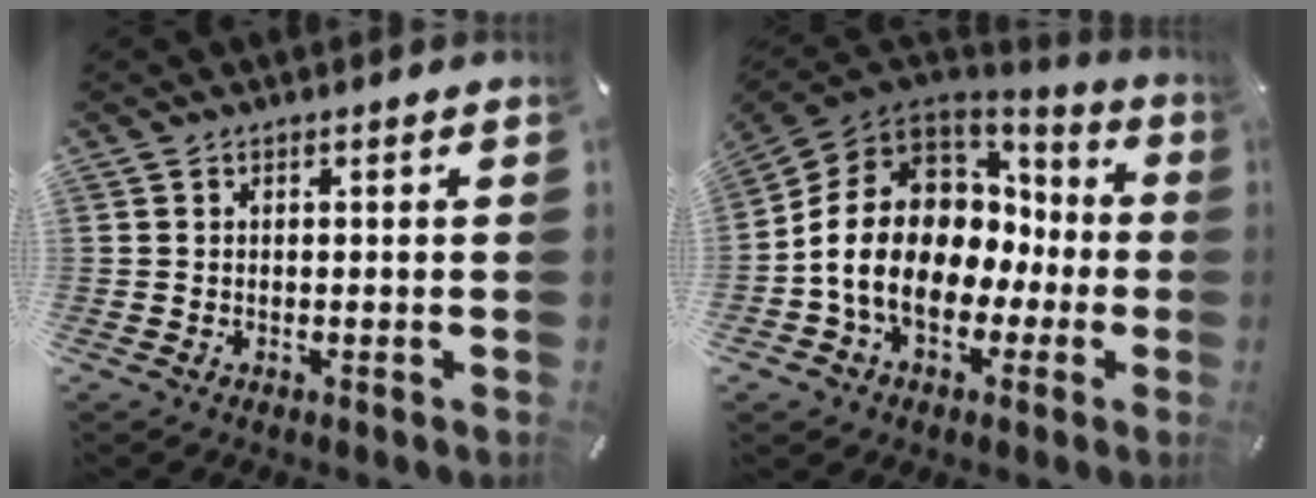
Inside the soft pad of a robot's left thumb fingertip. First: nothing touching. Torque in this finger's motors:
{"motor_torque": [1.14, 3.87, 2.20, -0.57, 0.96]}